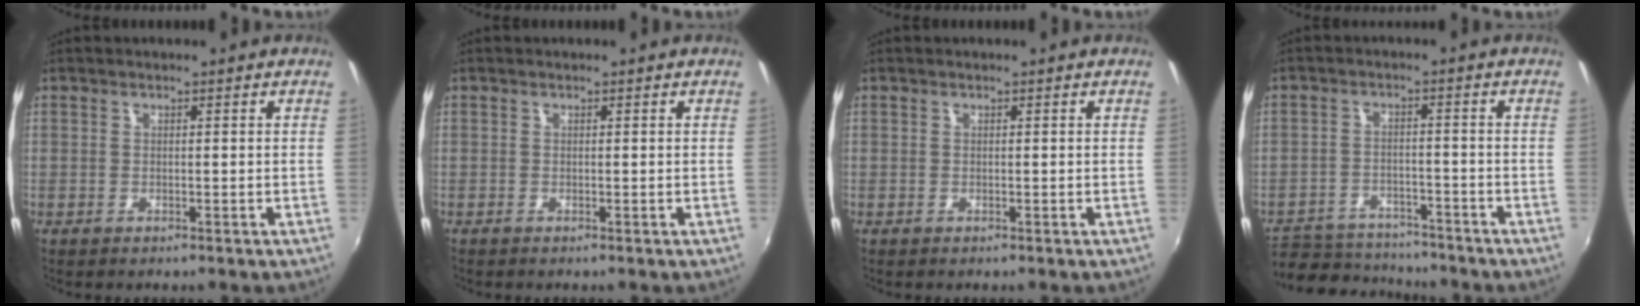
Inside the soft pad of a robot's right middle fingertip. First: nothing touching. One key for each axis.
{"total": 0.0}
{"total": 0.0}
{"total": 13.7, "fx": -11.4, "fy": 6.1, "fz": 4.5, "tx": -0.118, "ty": 0.001, "tz": -0.164}